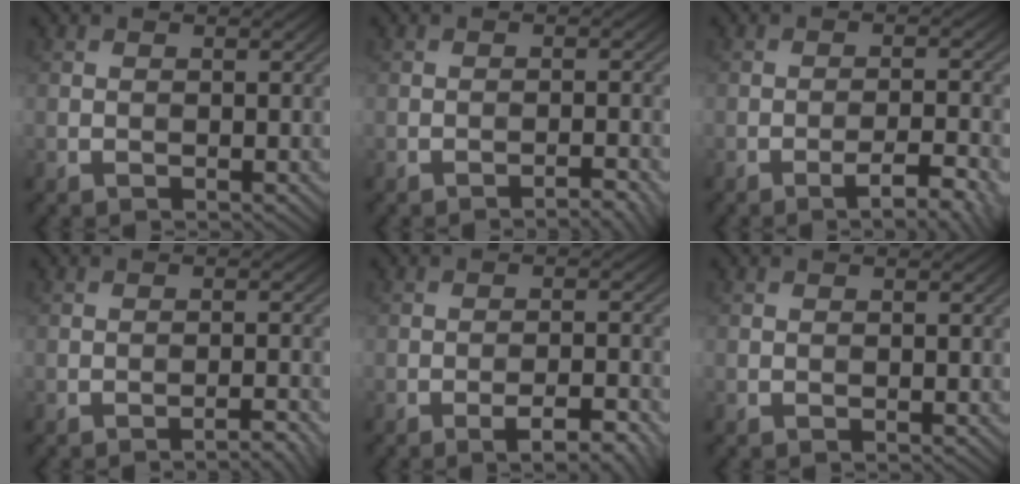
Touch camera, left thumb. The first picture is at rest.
{"total": 2.4, "force": [-1.8, 0.2, 1.5], "torque": [-0.020, 0.008, -0.031]}
{"total": 6.1, "force": [-3.7, 1.1, 4.7], "torque": [-0.070, 0.010, -0.050]}
{"total": 2.4, "force": [-1.8, 0.2, 1.5], "torque": [-0.021, 0.010, -0.031]}
{"total": 5.1, "force": [-3.0, 1.1, 4.0], "torque": [-0.064, 0.009, -0.041]}
{"total": 0.0}